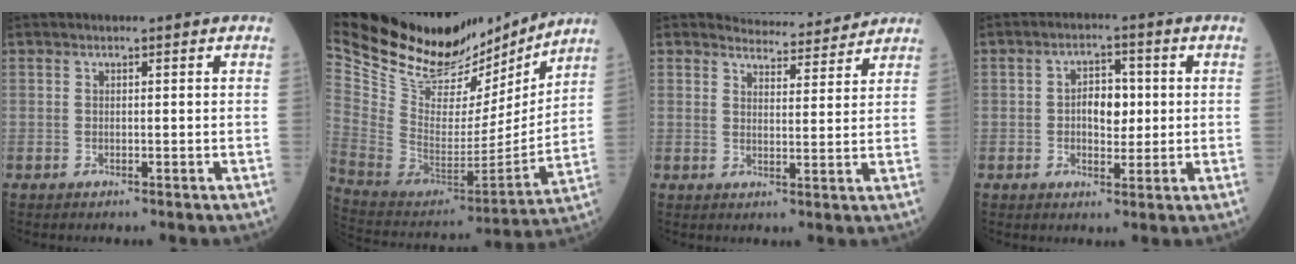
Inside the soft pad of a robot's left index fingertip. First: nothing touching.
{"total": 26.7, "force": [23.7, 7.5, 9.8], "torque": [-0.181, -0.040, 0.373]}
{"total": 6.5, "force": [6.5, 1.1, 0.0], "torque": [0.000, -0.001, 0.081]}
{"total": 5.2, "force": [0.1, 3.0, 4.2], "torque": [-0.068, 0.010, 0.002]}